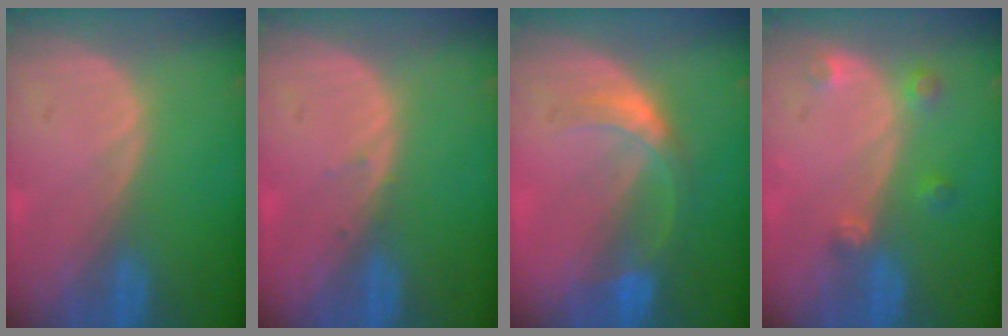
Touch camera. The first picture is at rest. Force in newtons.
{"total": 0.7, "press": 0.4, "slide": 0.5}
{"total": 5.3, "press": 4.8, "slide": 2.2}
{"total": 2.7, "press": 2.6, "slide": 0.4}